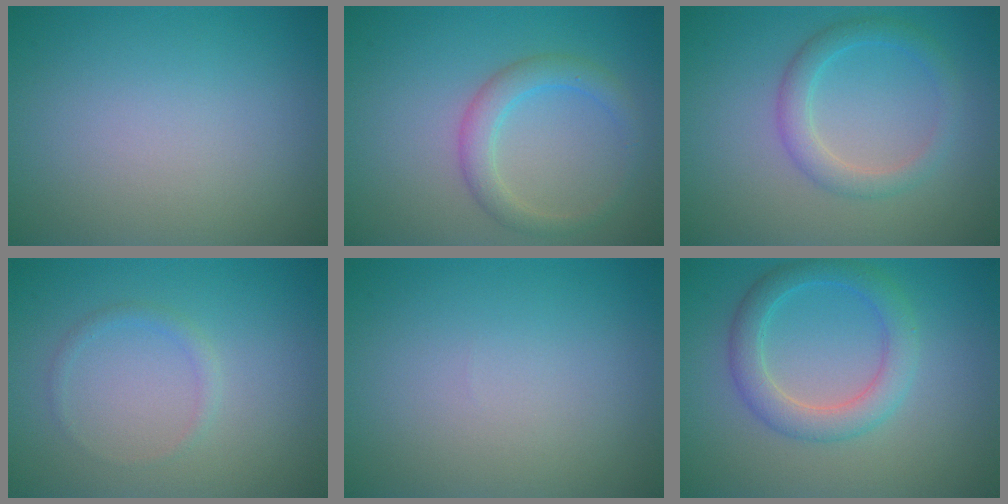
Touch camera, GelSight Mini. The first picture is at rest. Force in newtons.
{"total": 2.8, "press": 2.8, "slide": 0.1}
{"total": 2.6, "press": 2.6, "slide": 0.1}
{"total": 0.9, "press": 0.9, "slide": 0.1}
{"total": 0.0}
{"total": 3.7, "press": 3.7, "slide": 0.2}